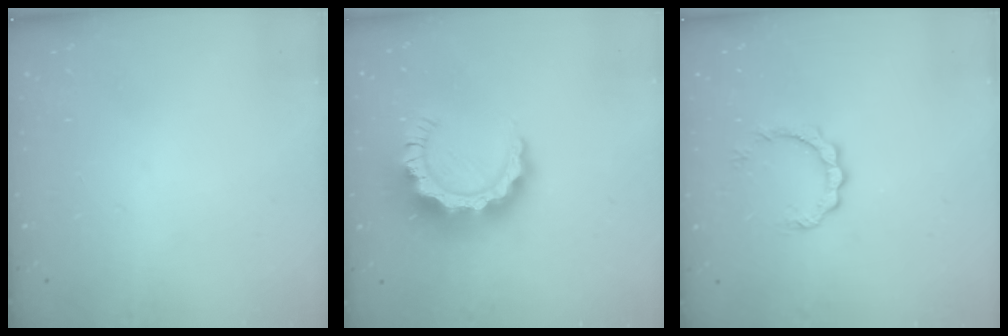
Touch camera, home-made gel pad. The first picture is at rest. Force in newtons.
{"total": 15.1, "press": 15.1, "slide": 1.2}
{"total": 3.6, "press": 3.6, "slide": 0.2}